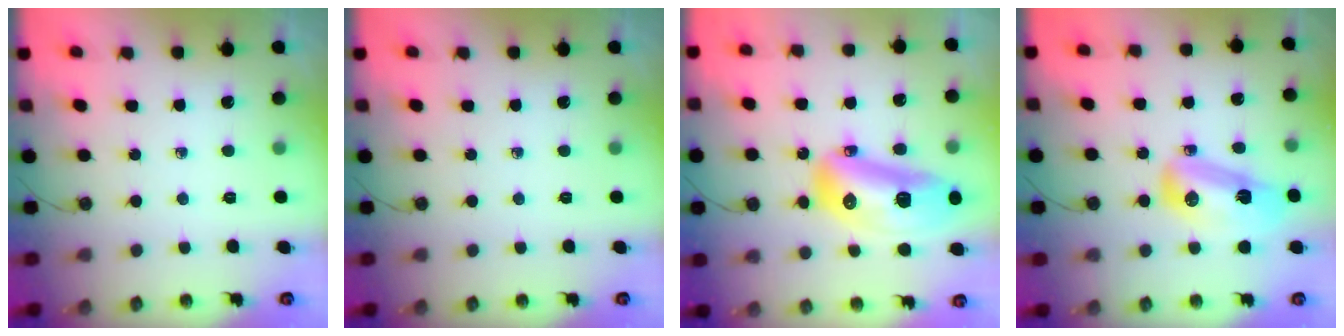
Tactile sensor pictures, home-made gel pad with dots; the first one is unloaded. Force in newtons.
{"total": 0.0}
{"total": 19.2, "press": 19.1, "slide": 2.5}
{"total": 12.7, "press": 10.9, "slide": 6.4}